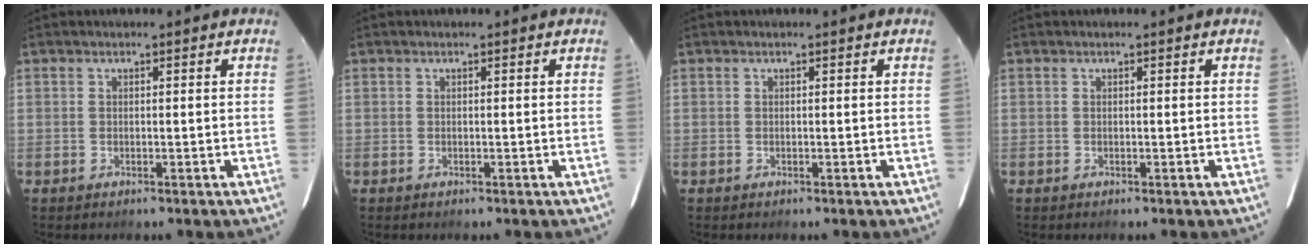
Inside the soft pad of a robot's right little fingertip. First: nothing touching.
{"total": 0.0}
{"total": 0.0}
{"total": 0.0}